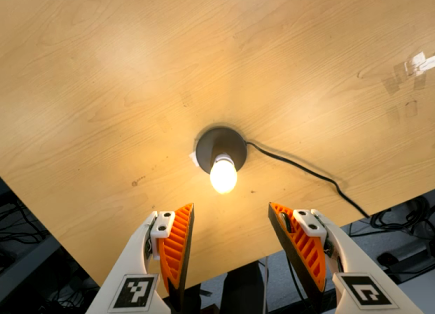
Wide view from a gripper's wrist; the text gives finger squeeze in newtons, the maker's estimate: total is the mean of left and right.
{"total": 0.0}